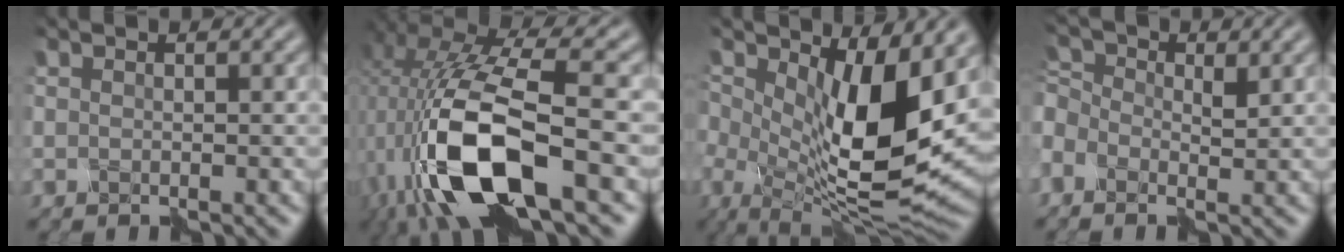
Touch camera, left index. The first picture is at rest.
{"total": 10.7, "force": [-3.0, 3.9, 9.5], "torque": [-0.200, -0.002, -0.058]}
{"total": 12.8, "force": [1.4, 6.2, 11.2], "torque": [-0.189, -0.022, 0.020]}
{"total": 5.6, "force": [-0.7, 3.8, 4.0], "torque": [-0.112, 0.014, -0.012]}